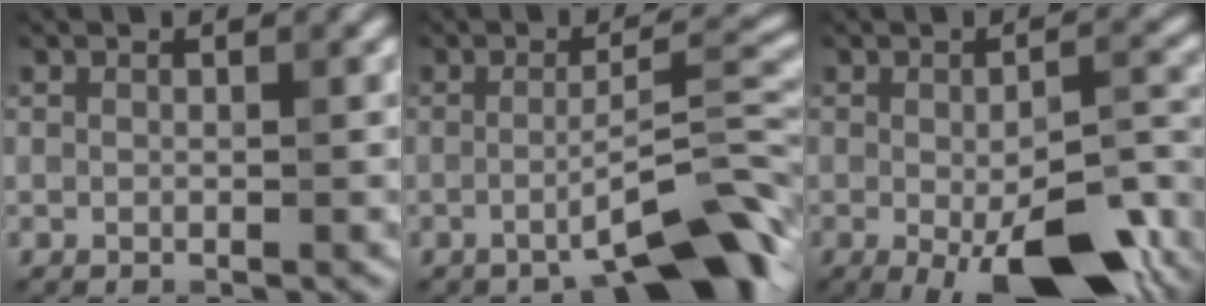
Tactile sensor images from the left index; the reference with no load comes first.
{"total": 7.8, "force": [-4.1, 1.2, 6.5], "torque": [-0.098, 0.016, -0.069]}
{"total": 11.7, "force": [-5.2, 3.9, 9.8], "torque": [-0.155, -0.030, -0.065]}